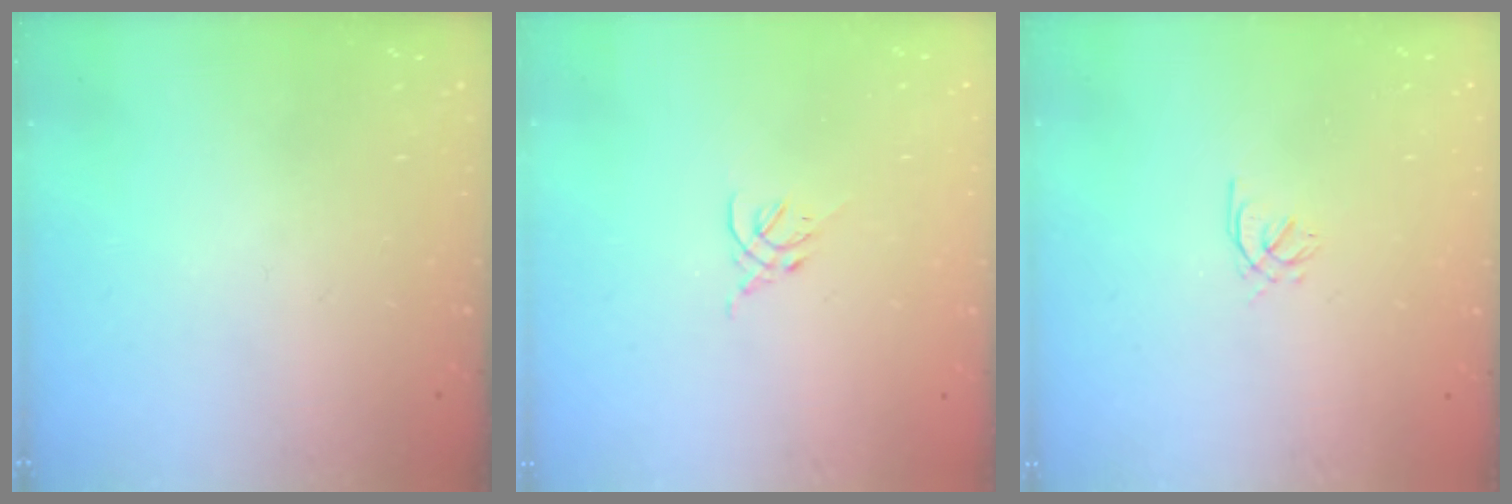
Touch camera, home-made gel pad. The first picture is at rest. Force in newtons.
{"total": 2.3, "press": 2.2, "slide": 0.5}
{"total": 0.9, "press": 0.8, "slide": 0.4}